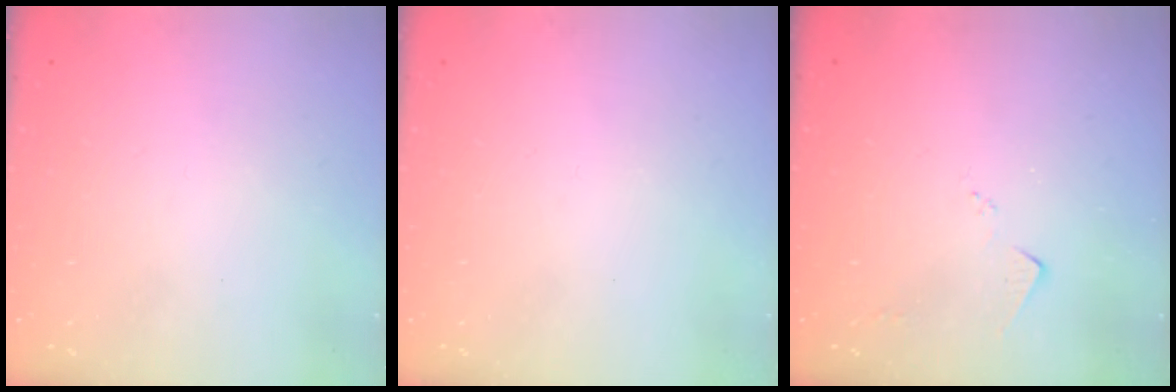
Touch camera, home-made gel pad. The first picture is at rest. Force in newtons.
{"total": 0.0}
{"total": 3.5, "press": 3.5, "slide": 0.4}